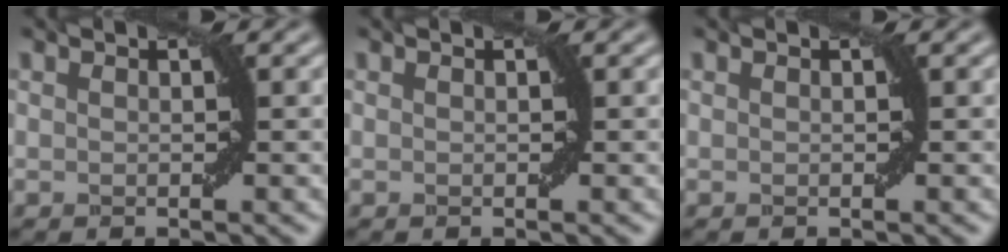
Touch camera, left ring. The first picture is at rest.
{"total": 0.0}
{"total": 0.0}